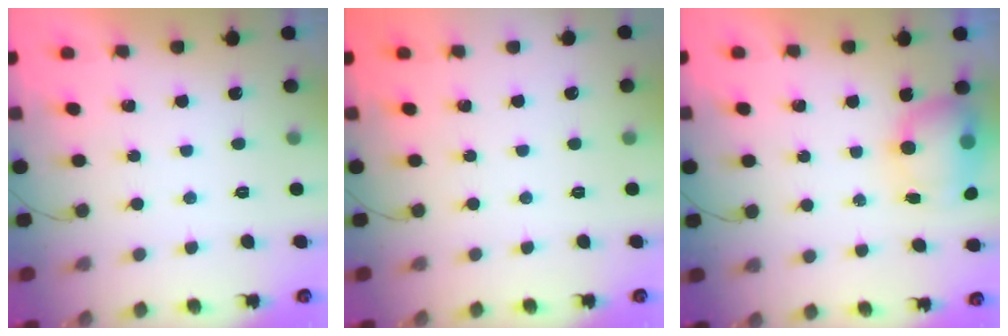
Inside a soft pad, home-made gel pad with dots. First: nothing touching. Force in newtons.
{"total": 0.0}
{"total": 11.2, "press": 9.0, "slide": 6.7}